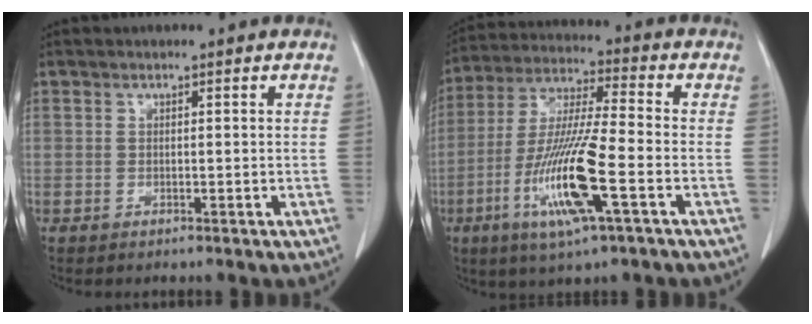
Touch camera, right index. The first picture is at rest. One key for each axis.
{"total": 14.9, "fx": -5.2, "fy": 0.8, "fz": 13.9, "tx": -0.284, "ty": -0.017, "tz": -0.099}